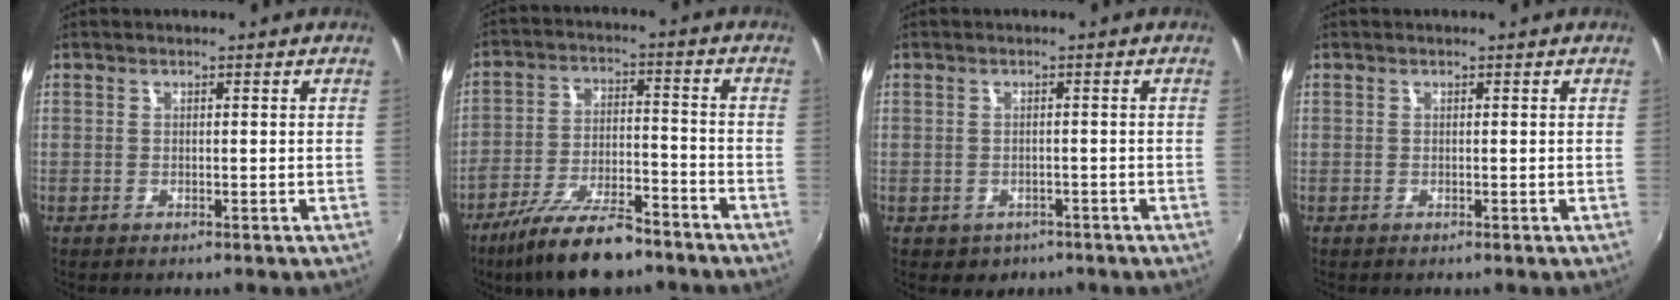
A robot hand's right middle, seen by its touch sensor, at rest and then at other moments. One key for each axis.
{"total": 14.3, "fx": -11.0, "fy": 4.3, "fz": 8.0, "tx": -0.165, "ty": -0.017, "tz": -0.187}
{"total": 3.4, "fx": -1.7, "fy": 2.8, "fz": 1.0, "tx": -0.028, "ty": -0.005, "tz": -0.018}
{"total": 0.0}